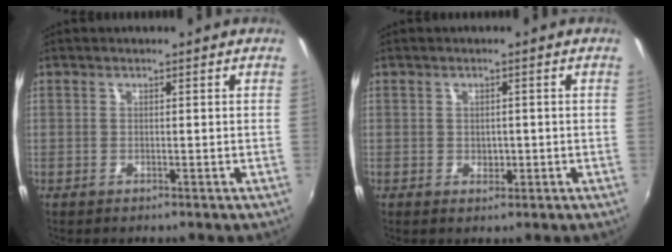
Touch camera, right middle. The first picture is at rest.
{"total": 1.5, "force": [-0.1, 1.3, 0.8], "torque": [-0.008, -0.002, -0.002]}